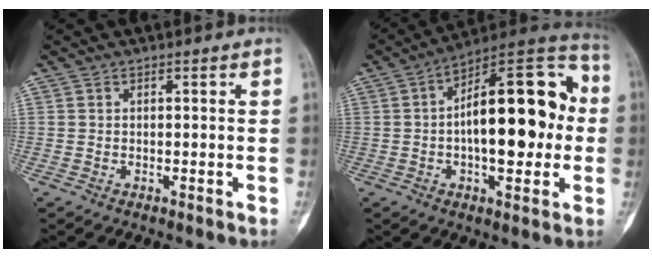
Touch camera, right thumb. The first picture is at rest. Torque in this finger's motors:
{"motor_torque": [2.20, 2.80, 1.37, -1.15, 0.23]}